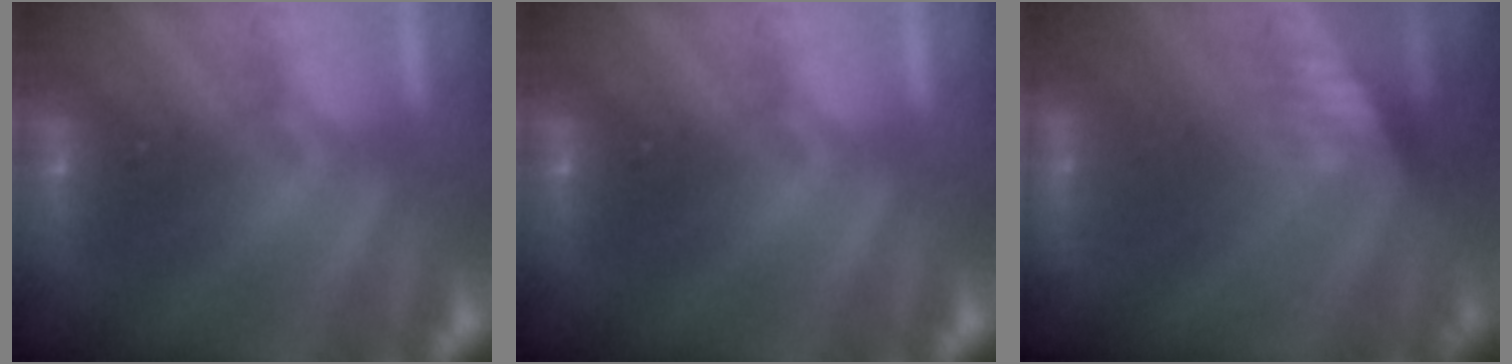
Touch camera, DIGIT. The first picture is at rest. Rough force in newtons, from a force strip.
{"total": 0.0}
{"total": 3.1}